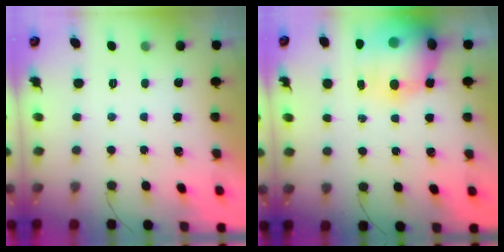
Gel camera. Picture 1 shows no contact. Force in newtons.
{"total": 19.5, "press": 19.0, "slide": 4.5}